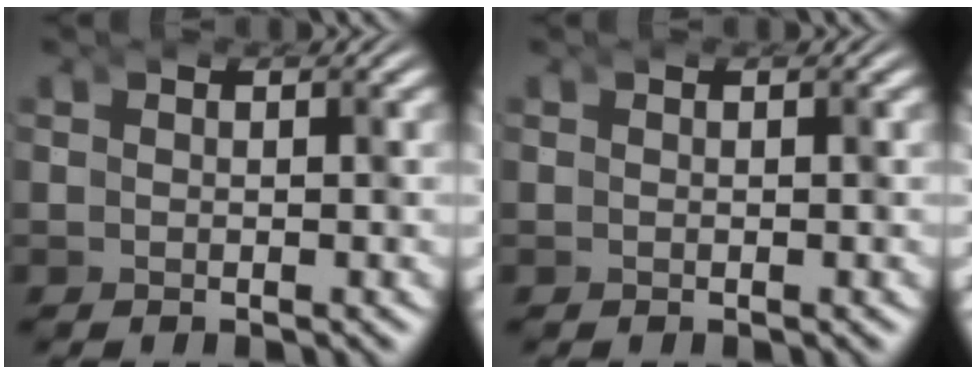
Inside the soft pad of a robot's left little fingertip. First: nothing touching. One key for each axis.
{"total": 0.0}